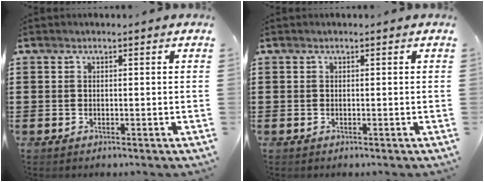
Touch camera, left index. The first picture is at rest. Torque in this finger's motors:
{"motor_torque": [0.00, 0.00, 0.01, 0.00]}